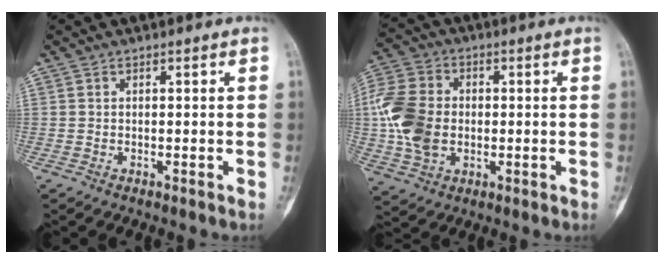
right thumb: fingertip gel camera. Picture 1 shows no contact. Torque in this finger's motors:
{"motor_torque": [1.00, 1.10, 0.87, -0.83, 0.40]}